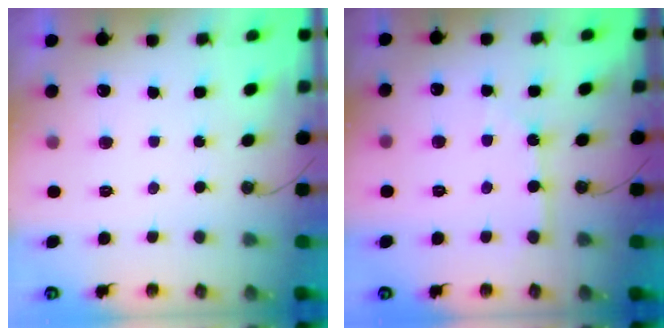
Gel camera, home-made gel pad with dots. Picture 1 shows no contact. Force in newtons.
{"total": 2.2, "press": 2.2, "slide": 0.3}